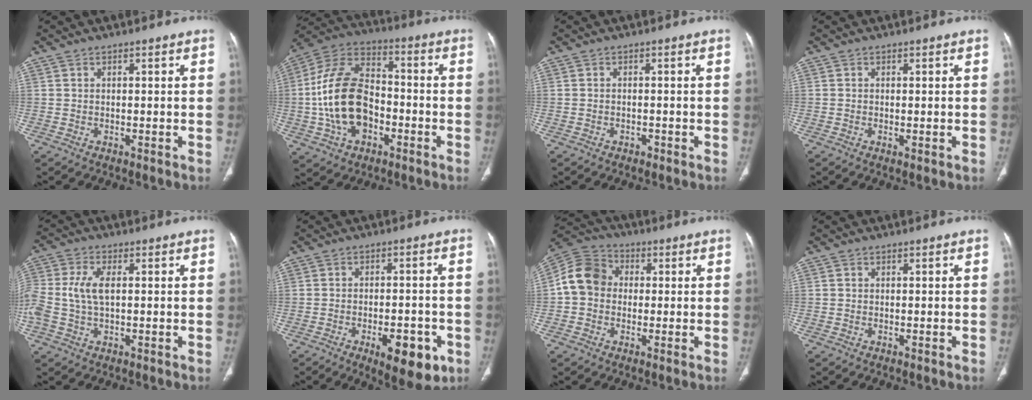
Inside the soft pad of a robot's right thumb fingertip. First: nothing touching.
{"total": 18.2, "force": [-3.2, 11.8, 13.4], "torque": [-0.250, 0.036, -0.056]}
{"total": 0.9, "force": [-0.6, 0.7, 0.3], "torque": [-0.006, 0.003, -0.011]}
{"total": 0.7, "force": [-0.1, 0.3, 0.7], "torque": [-0.017, -0.004, -0.003]}
{"total": 8.4, "force": [0.5, 4.6, 7.0], "torque": [-0.181, 0.013, 0.012]}
{"total": 10.7, "force": [-4.7, 4.6, 8.4], "torque": [-0.098, 0.013, -0.058]}
{"total": 9.9, "force": [0.1, 8.5, 5.1], "torque": [-0.084, 0.029, -0.013]}
{"total": 0.0}